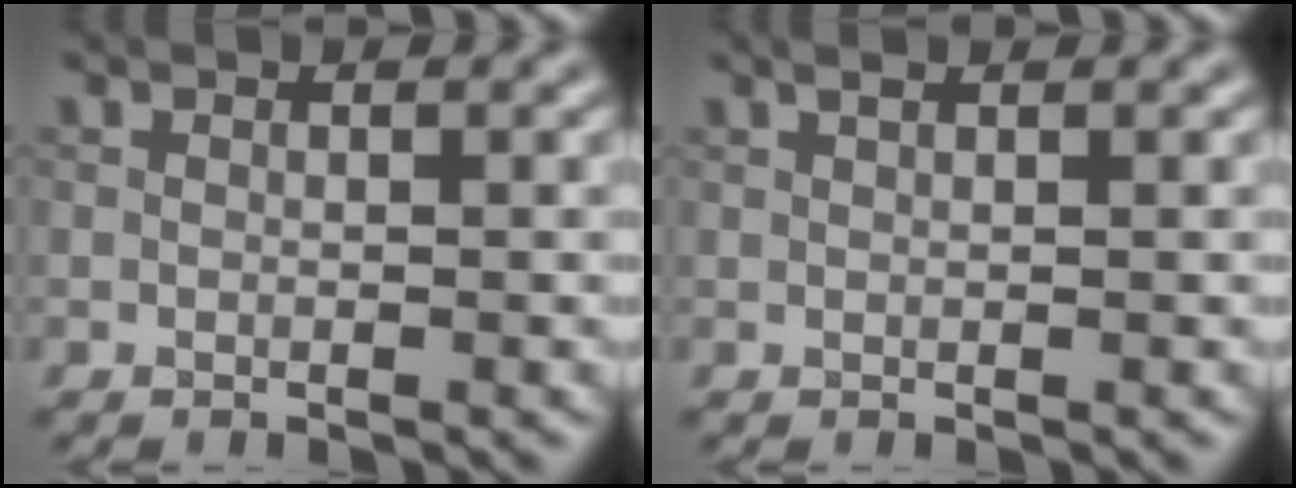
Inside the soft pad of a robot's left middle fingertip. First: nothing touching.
{"total": 1.1, "force": [0.8, 0.2, 0.6], "torque": [-0.010, -0.001, 0.007]}